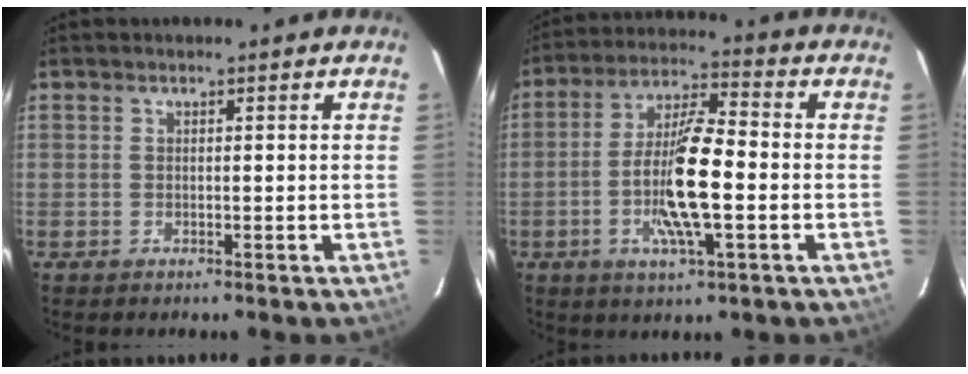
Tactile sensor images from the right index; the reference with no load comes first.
{"total": 12.6, "force": [-3.0, 2.5, 12.0], "torque": [-0.233, -0.002, -0.060]}